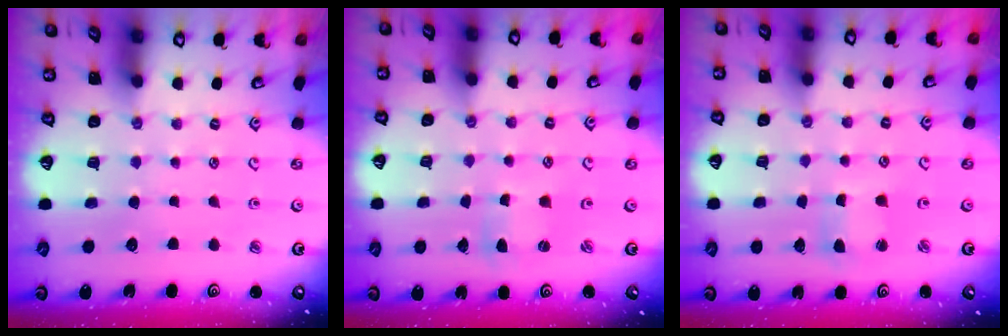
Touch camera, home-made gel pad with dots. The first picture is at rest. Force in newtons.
{"total": 1.2, "press": 1.2, "slide": 0.3}
{"total": 2.9, "press": 2.9, "slide": 0.3}